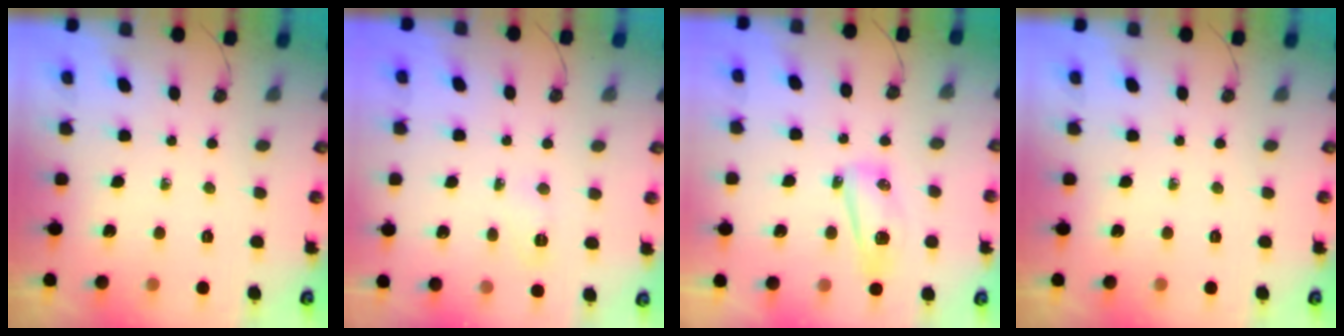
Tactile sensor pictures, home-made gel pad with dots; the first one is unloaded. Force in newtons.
{"total": 3.8, "press": 3.8, "slide": 0.7}
{"total": 8.4, "press": 5.3, "slide": 6.5}
{"total": 0.0}